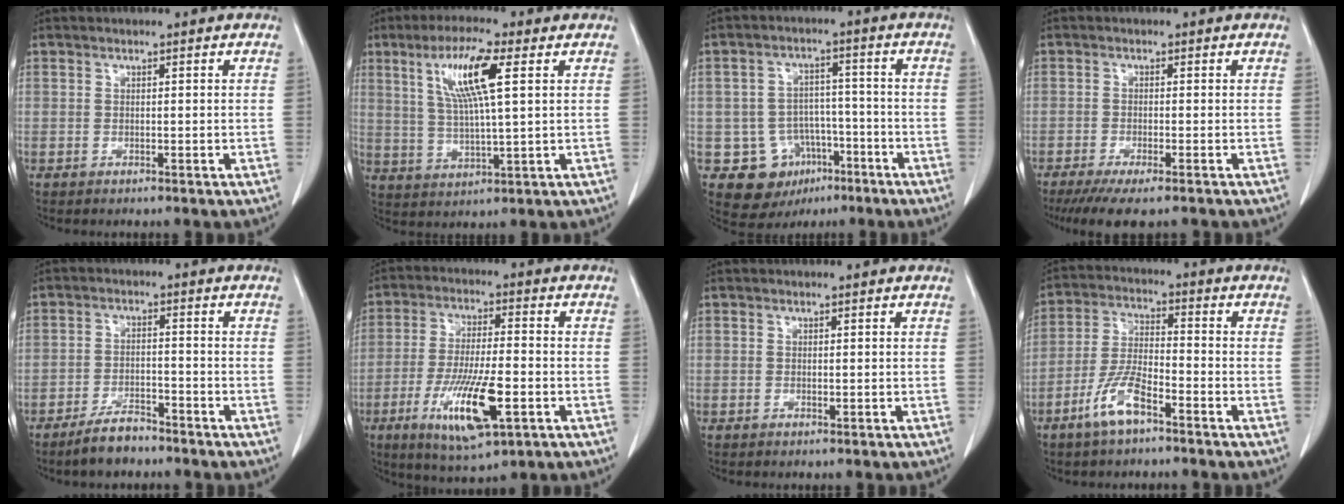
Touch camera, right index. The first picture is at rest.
{"total": 10.0, "force": [3.7, 0.8, 9.2], "torque": [-0.179, 0.007, 0.070]}
{"total": 9.4, "force": [-4.0, 8.1, 2.4], "torque": [-0.036, 0.021, -0.048]}
{"total": 8.6, "force": [-6.6, 1.6, 5.2], "torque": [-0.072, -0.016, -0.101]}
{"total": 4.9, "force": [-4.1, 1.6, 2.2], "torque": [-0.046, -0.002, -0.072]}
{"total": 12.9, "force": [-4.7, 2.7, 11.7], "torque": [-0.226, -0.020, -0.075]}
{"total": 0.0}
{"total": 7.7, "force": [-4.7, 2.0, 5.7], "torque": [-0.125, -0.003, -0.092]}